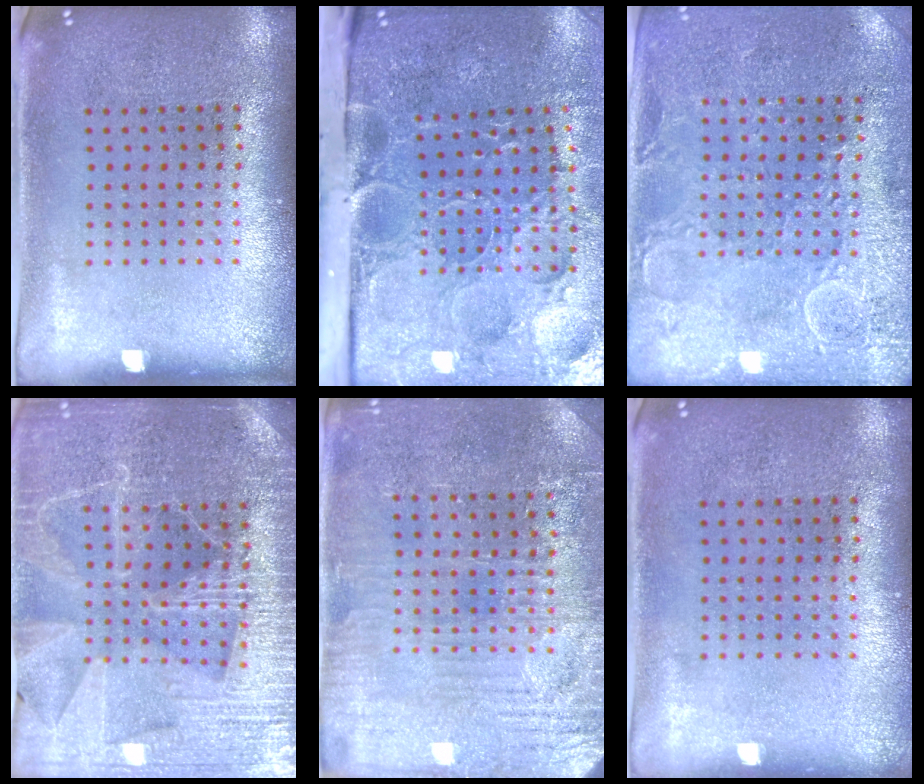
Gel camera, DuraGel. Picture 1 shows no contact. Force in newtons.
{"total": 5.4, "press": 4.1, "slide": 3.5}
{"total": 2.7, "press": 2.6, "slide": 0.7}
{"total": 4.1, "press": 3.9, "slide": 1.3}
{"total": 3.4, "press": 3.4, "slide": 0.5}
{"total": 0.0}